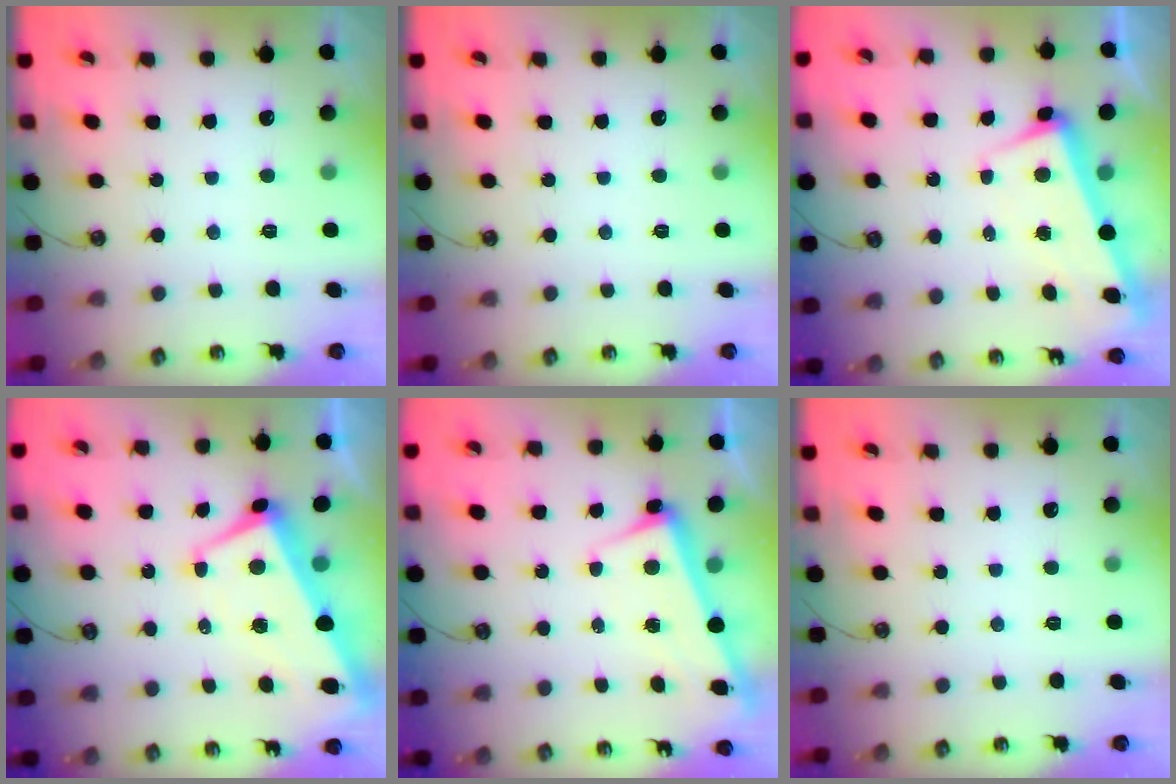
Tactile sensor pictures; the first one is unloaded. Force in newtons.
{"total": 0.0}
{"total": 2.0, "press": 1.6, "slide": 1.1}
{"total": 1.7, "press": 1.1, "slide": 1.4}
{"total": 2.5, "press": 2.4, "slide": 0.6}
{"total": 0.0}